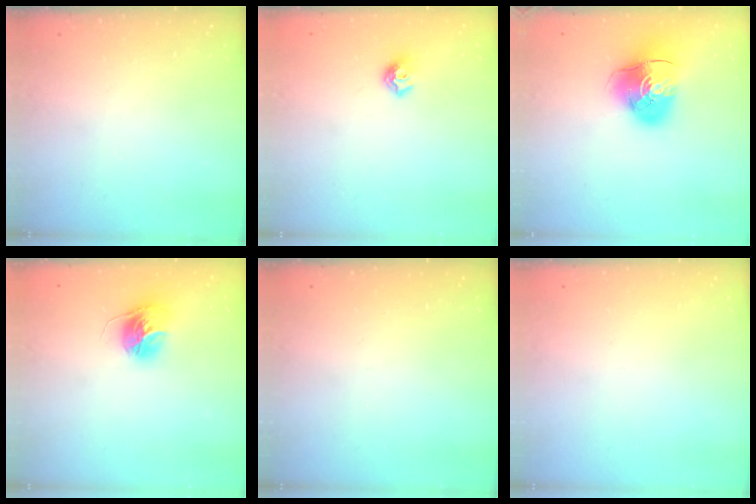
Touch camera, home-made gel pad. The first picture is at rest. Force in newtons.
{"total": 7.9, "press": 7.8, "slide": 0.7}
{"total": 11.3, "press": 11.1, "slide": 1.7}
{"total": 12.9, "press": 12.8, "slide": 1.2}
{"total": 0.0}
{"total": 0.0}